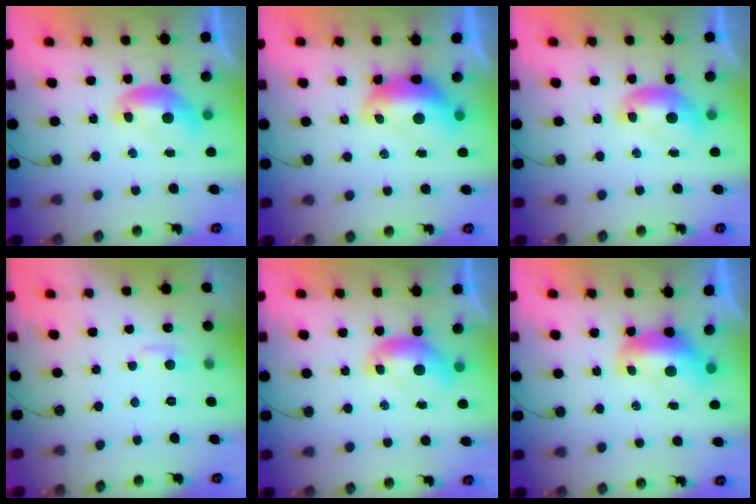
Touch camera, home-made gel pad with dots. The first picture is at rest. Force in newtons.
{"total": 2.6, "press": 2.5, "slide": 0.7}
{"total": 0.0}
{"total": 1.0, "press": 0.4, "slide": 0.9}
{"total": 0.0}
{"total": 1.7, "press": 1.5, "slide": 0.8}